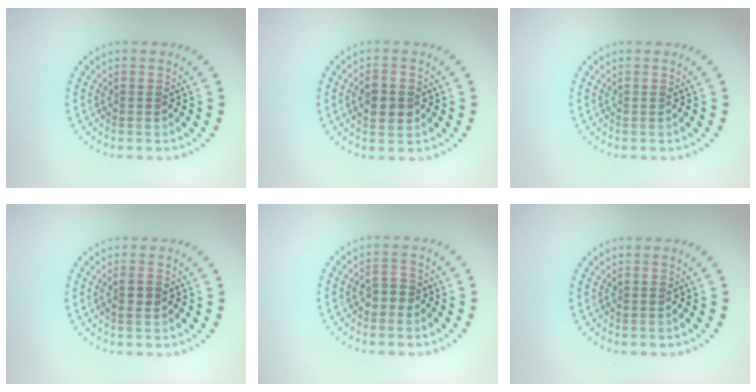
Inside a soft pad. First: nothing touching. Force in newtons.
{"total": 3.0, "press": 3.0, "slide": 0.1}
{"total": 0.0}
{"total": 1.3, "press": 1.3, "slide": 0.4}
{"total": 1.6, "press": 1.5, "slide": 0.5}
{"total": 0.0}